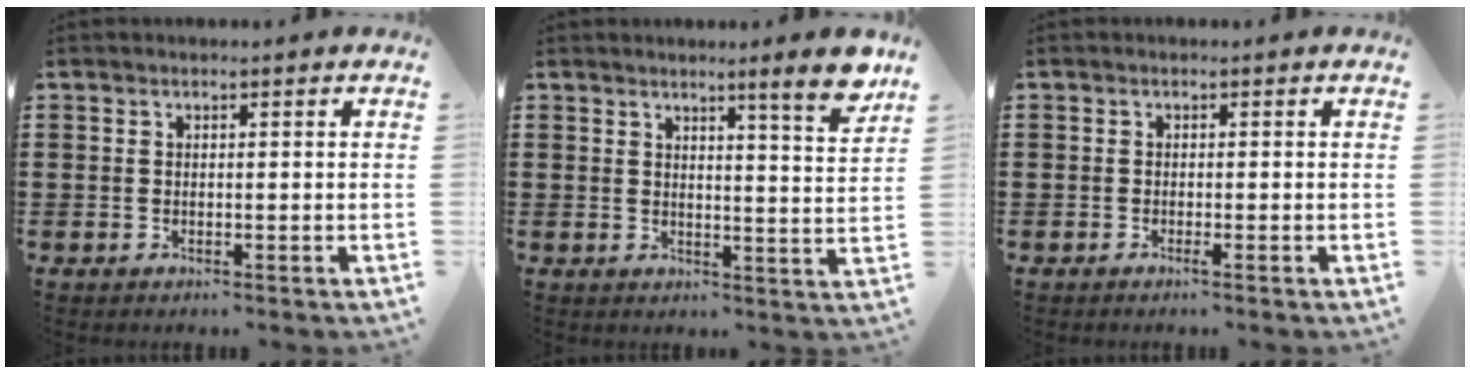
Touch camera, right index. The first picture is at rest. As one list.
[{"total": 6.2, "force": [4.8, -0.3, 3.9], "torque": [-0.058, -0.024, 0.075]}, {"total": 0.8, "force": [-0.5, -0.1, 0.7], "torque": [-0.012, -0.003, -0.009]}]